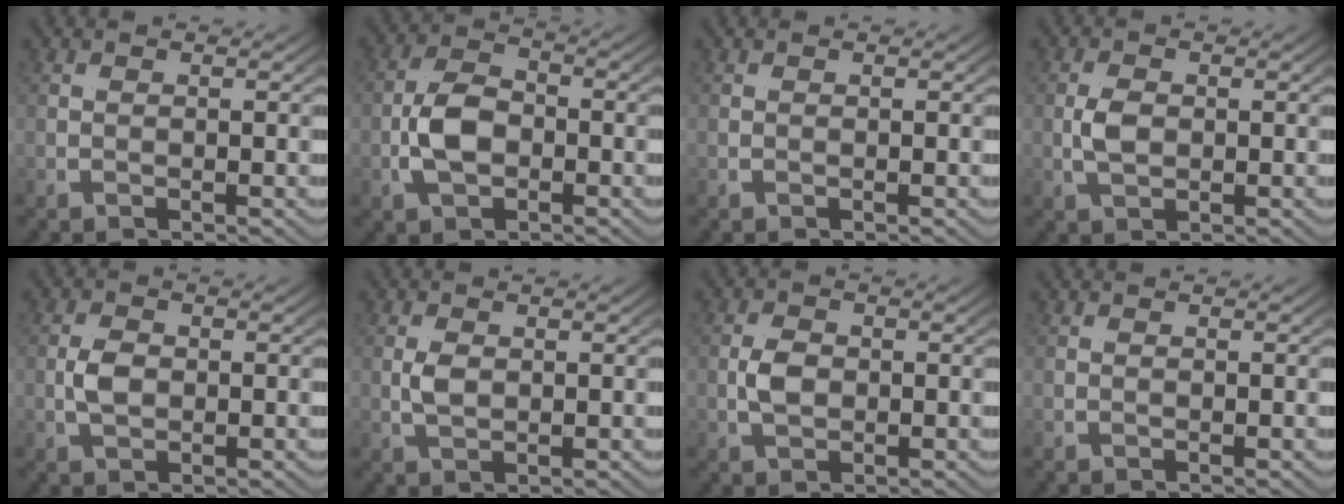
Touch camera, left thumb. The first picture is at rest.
{"total": 5.6, "force": [-1.2, 4.0, 3.8], "torque": [-0.094, -0.013, -0.021]}
{"total": 0.0}
{"total": 1.2, "force": [0.1, 0.9, 0.8], "torque": [-0.031, -0.002, 0.001]}
{"total": 1.6, "force": [-0.1, 1.2, 1.0], "torque": [-0.034, -0.004, -0.001]}
{"total": 1.0, "force": [0.5, 0.6, 0.6], "torque": [-0.024, -0.003, 0.008]}
{"total": 1.9, "force": [-0.1, 1.5, 1.2], "torque": [-0.038, -0.007, -0.001]}
{"total": 0.0}